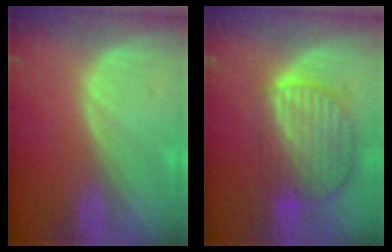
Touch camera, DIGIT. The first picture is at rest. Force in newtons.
{"total": 10.0, "press": 8.5, "slide": 5.2}